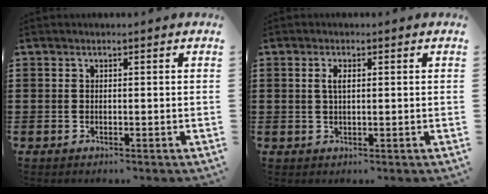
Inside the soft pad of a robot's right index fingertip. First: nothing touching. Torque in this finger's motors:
{"motor_torque": [0.03, -0.03, 0.20, 0.03]}